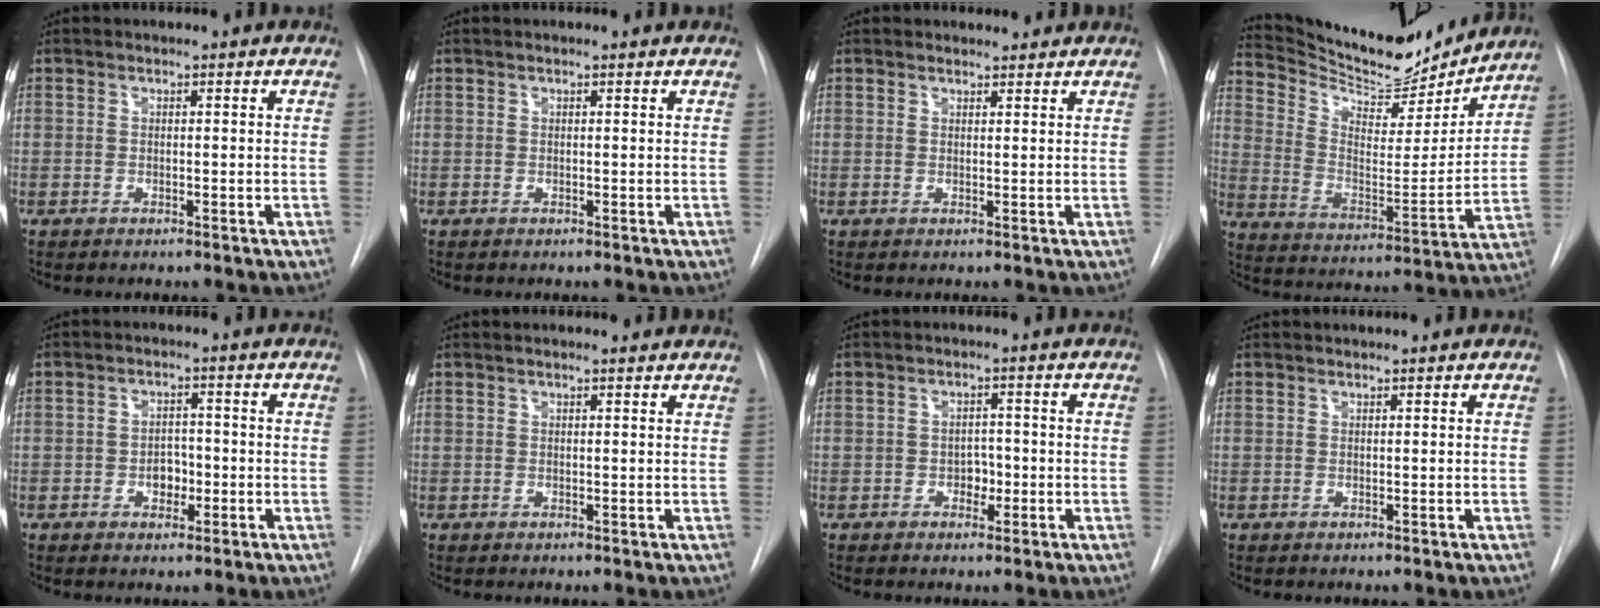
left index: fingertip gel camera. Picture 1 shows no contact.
{"total": 0.7, "force": [0.6, 0.0, 0.2], "torque": [-0.009, 0.008, 0.010]}
{"total": 2.4, "force": [2.3, 0.7, 0.1], "torque": [-0.005, 0.009, 0.029]}
{"total": 19.0, "force": [18.1, 3.9, 4.6], "torque": [-0.087, -0.029, 0.280]}
{"total": 3.1, "force": [-0.9, 2.2, 2.0], "torque": [-0.023, 0.007, -0.012]}
{"total": 4.0, "force": [3.8, 0.4, 1.3], "torque": [-0.019, 0.020, 0.038]}
{"total": 2.2, "force": [-0.7, 1.6, 1.4], "torque": [-0.014, 0.007, -0.009]}
{"total": 0.9, "force": [0.9, 0.0, 0.2], "torque": [-0.003, 0.014, 0.018]}